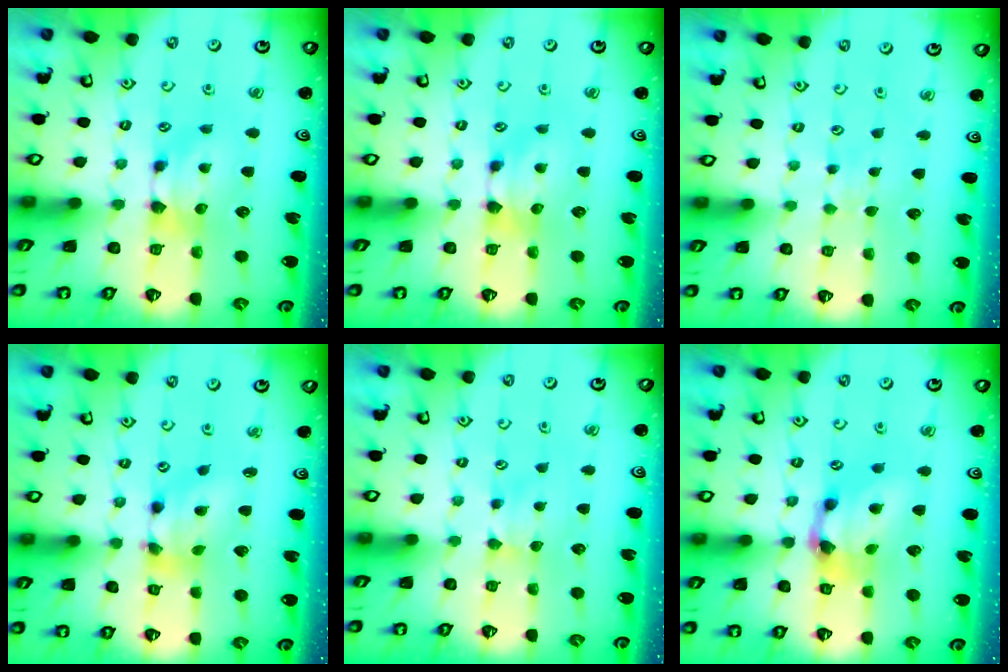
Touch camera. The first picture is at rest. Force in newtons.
{"total": 0.0}
{"total": 3.6, "press": 3.6, "slide": 0.4}
{"total": 5.9, "press": 5.6, "slide": 2.0}
{"total": 1.1, "press": 1.0, "slide": 0.6}
{"total": 5.3, "press": 4.9, "slide": 1.8}